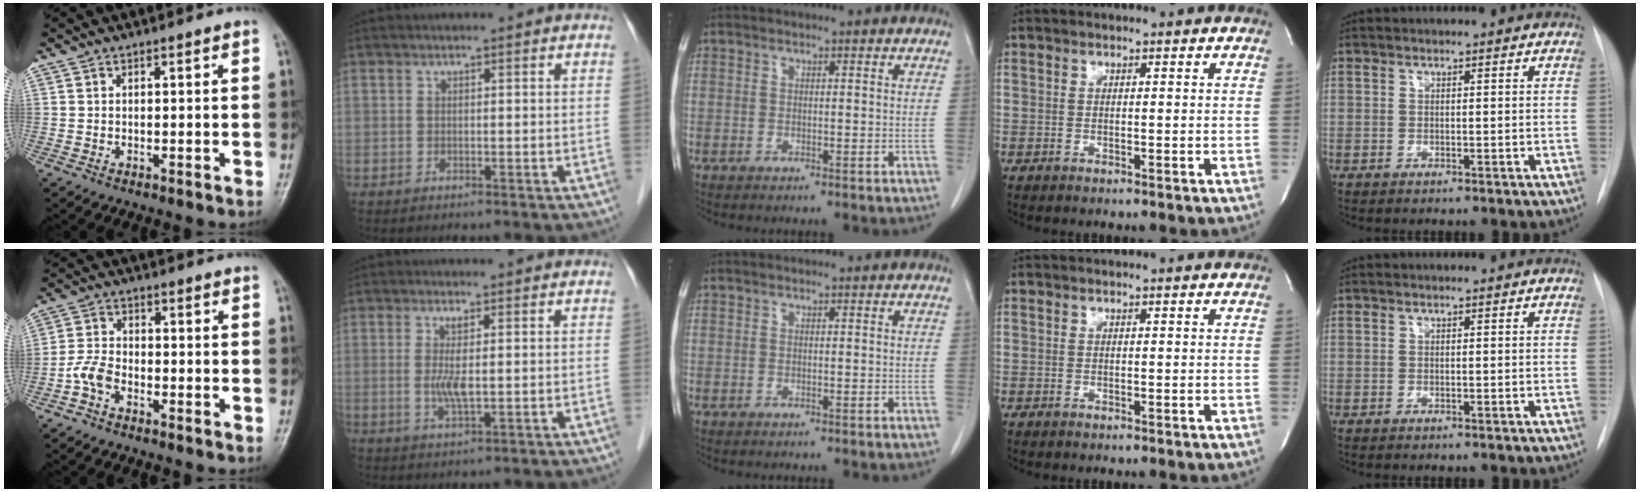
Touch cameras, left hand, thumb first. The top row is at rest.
{"thumb": {"total": 4.4, "force": [-2.4, 2.5, 2.6], "torque": [-0.052, 0.014, -0.055]}, "index": {"total": 3.9, "force": [0.1, 0.4, 3.8], "torque": [-0.083, -0.008, 0.004]}}